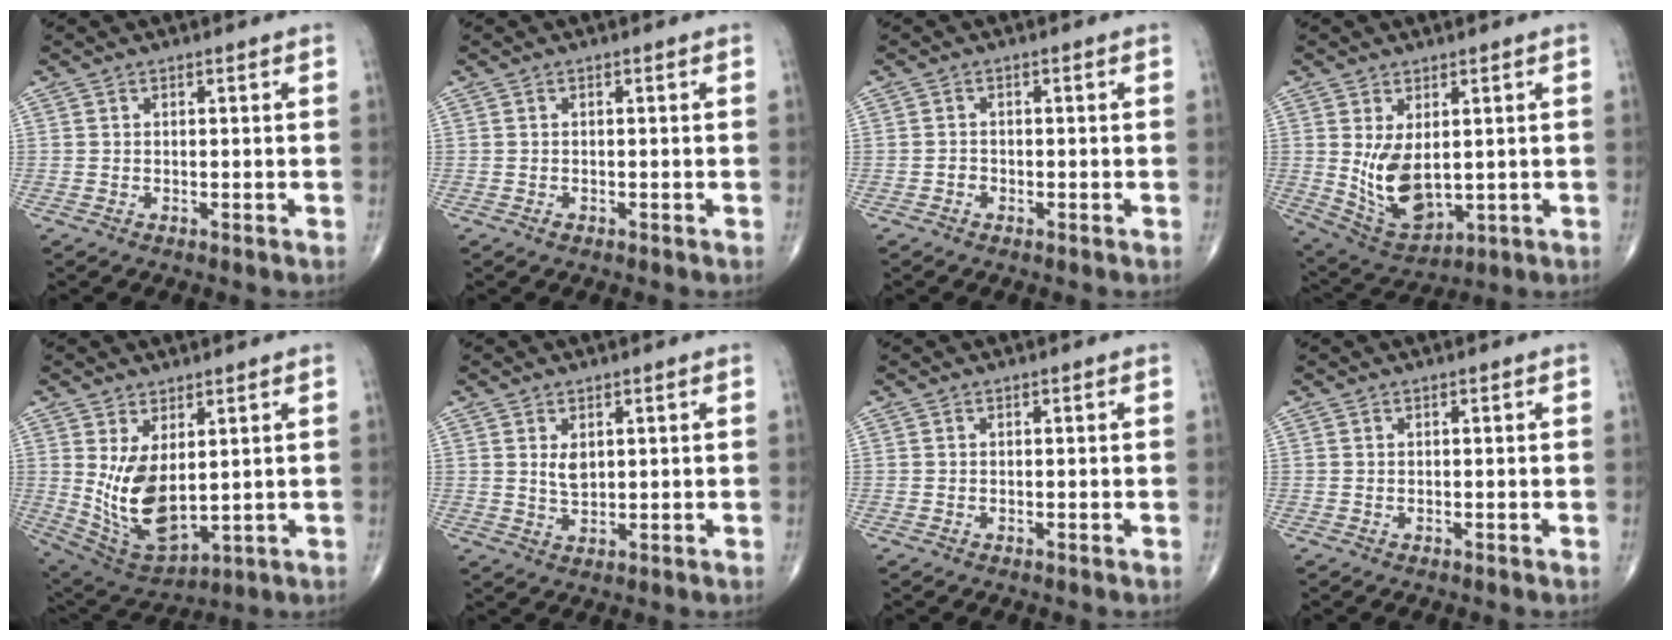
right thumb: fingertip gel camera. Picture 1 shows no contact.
{"total": 0.6, "force": [-0.4, 0.3, 0.2], "torque": [0.000, 0.001, -0.007]}
{"total": 1.0, "force": [-0.6, 0.8, 0.2], "torque": [0.005, 0.004, -0.013]}
{"total": 10.3, "force": [0.7, 5.9, 8.4], "torque": [-0.139, -0.018, 0.037]}
{"total": 12.6, "force": [1.6, 6.6, 10.6], "torque": [-0.187, -0.023, 0.057]}
{"total": 3.1, "force": [1.0, 1.8, 2.3], "torque": [-0.033, -0.011, 0.022]}
{"total": 0.0}
{"total": 0.0}